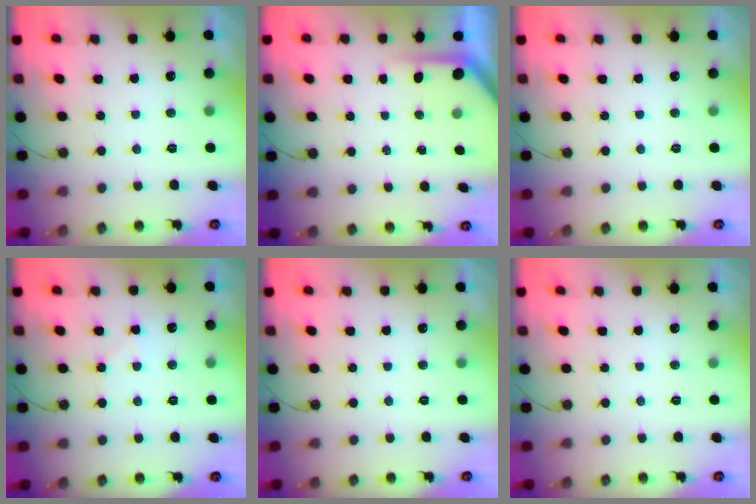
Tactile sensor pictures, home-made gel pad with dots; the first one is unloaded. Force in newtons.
{"total": 4.0, "press": 4.0, "slide": 0.4}
{"total": 0.0}
{"total": 4.9, "press": 4.8, "slide": 0.7}
{"total": 0.0}
{"total": 0.0}